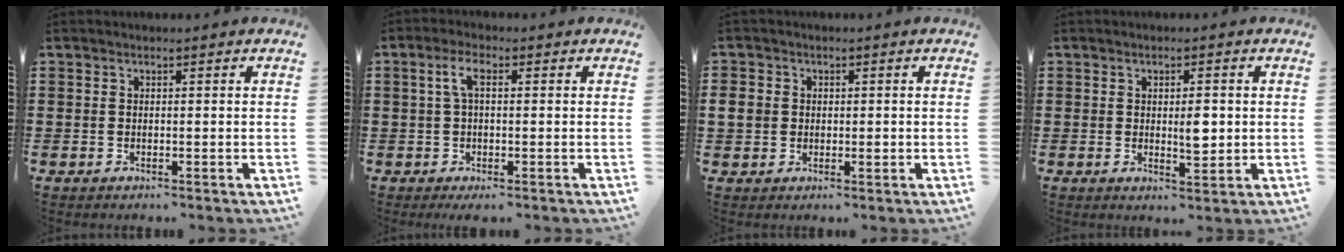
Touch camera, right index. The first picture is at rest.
{"total": 3.6, "force": [0.2, 0.9, 3.4], "torque": [-0.071, 0.008, -0.002]}
{"total": 3.0, "force": [0.0, 2.7, 1.4], "torque": [-0.044, 0.006, -0.005]}
{"total": 3.5, "force": [0.2, 1.4, 3.2], "torque": [-0.047, -0.004, 0.000]}